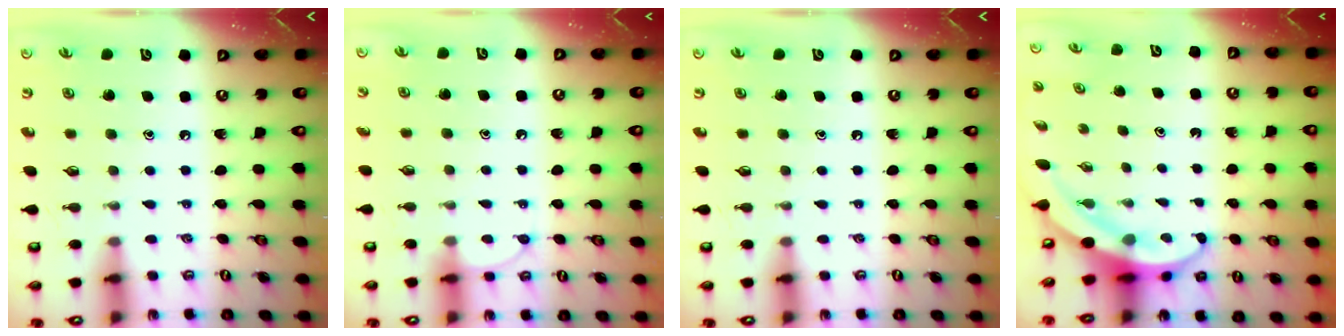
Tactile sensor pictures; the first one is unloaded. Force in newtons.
{"total": 5.8, "press": 5.8, "slide": 0.6}
{"total": 0.0}
{"total": 5.2, "press": 5.1, "slide": 1.3}